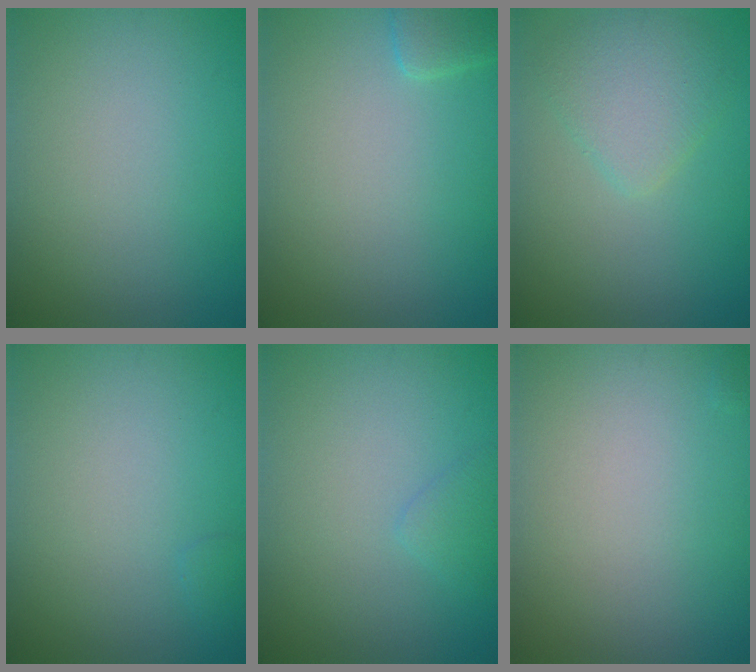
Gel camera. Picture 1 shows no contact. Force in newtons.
{"total": 1.7, "press": 1.7, "slide": 0.2}
{"total": 3.0, "press": 3.0, "slide": 0.2}
{"total": 0.6, "press": 0.6, "slide": 0.1}
{"total": 1.2, "press": 1.1, "slide": 0.1}
{"total": 0.0}